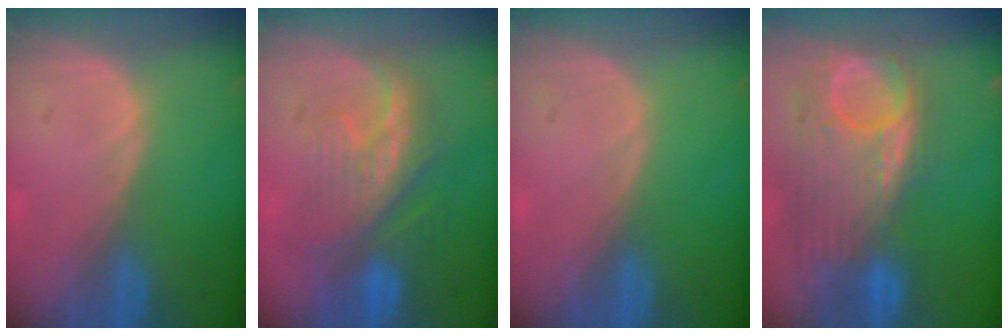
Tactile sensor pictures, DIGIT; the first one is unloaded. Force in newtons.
{"total": 8.7, "press": 8.3, "slide": 2.6}
{"total": 0.0}
{"total": 12.0, "press": 10.4, "slide": 6.0}